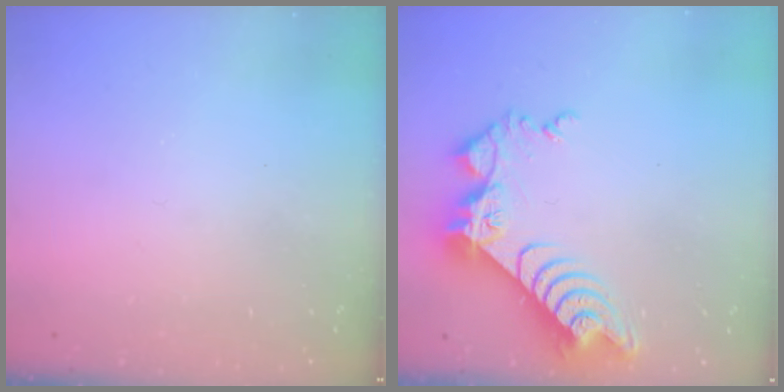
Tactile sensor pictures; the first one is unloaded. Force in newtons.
{"total": 11.3, "press": 11.2, "slide": 0.8}